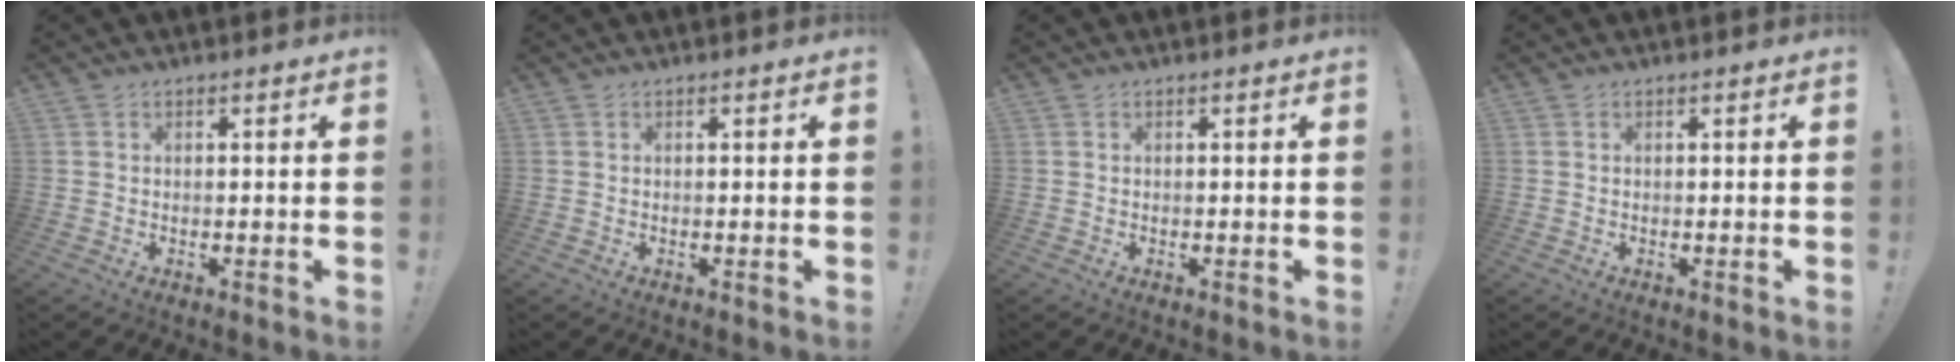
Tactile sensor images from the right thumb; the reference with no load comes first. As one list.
[{"total": 0.0}, {"total": 0.0}, {"total": 0.0}]